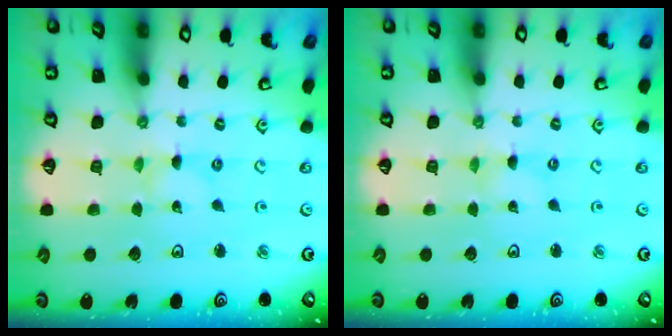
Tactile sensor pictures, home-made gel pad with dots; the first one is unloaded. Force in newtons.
{"total": 0.0}